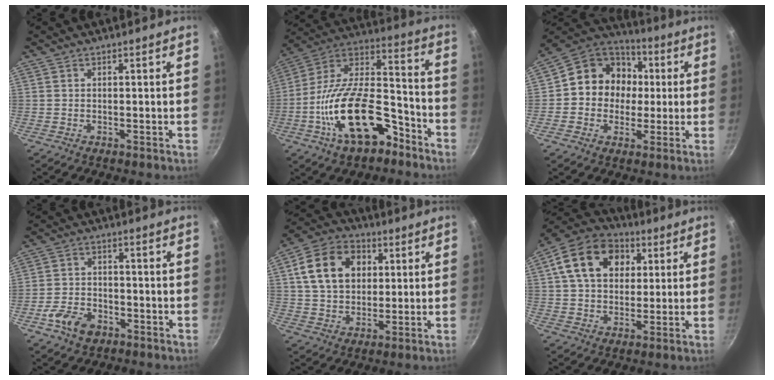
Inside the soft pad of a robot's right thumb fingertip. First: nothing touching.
{"total": 23.0, "force": [-10.3, 11.6, 16.9], "torque": [-0.270, 0.080, -0.180]}
{"total": 13.7, "force": [1.0, 12.1, 6.3], "torque": [-0.061, 0.025, -0.001]}
{"total": 7.6, "force": [-3.9, 4.9, 4.3], "torque": [-0.073, 0.029, -0.075]}
{"total": 14.8, "force": [4.0, 11.1, 9.1], "torque": [-0.140, 0.007, 0.061]}
{"total": 16.4, "force": [5.0, 12.0, 9.9], "torque": [-0.153, 0.015, 0.071]}